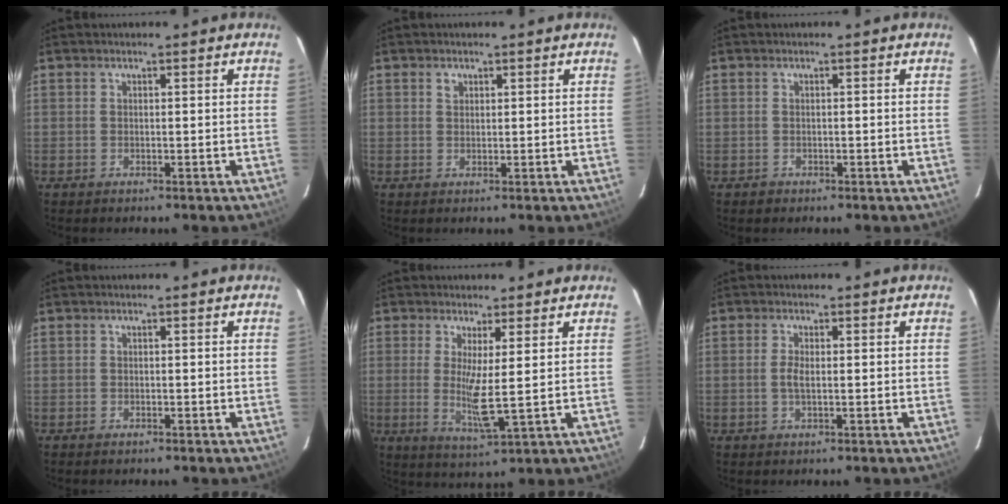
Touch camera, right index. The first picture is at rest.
{"total": 1.2, "force": [0.6, 0.9, 0.4], "torque": [-0.007, 0.005, 0.010]}
{"total": 1.2, "force": [-0.6, 1.0, 0.0], "torque": [0.000, 0.004, -0.006]}
{"total": 0.5, "force": [-0.5, 0.2, 0.1], "torque": [-0.004, 0.001, -0.010]}
{"total": 8.9, "force": [2.5, 0.0, 8.5], "torque": [-0.151, -0.030, 0.042]}
{"total": 2.0, "force": [0.0, 0.5, 2.0], "torque": [-0.039, -0.001, -0.002]}